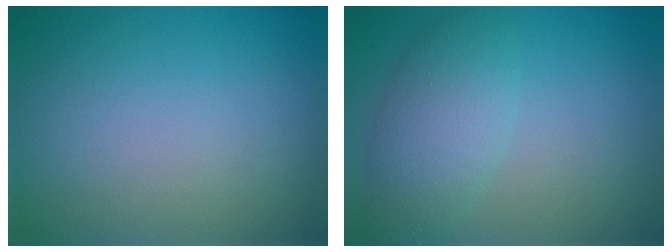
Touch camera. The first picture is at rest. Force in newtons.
{"total": 4.0, "press": 4.0, "slide": 0.2}